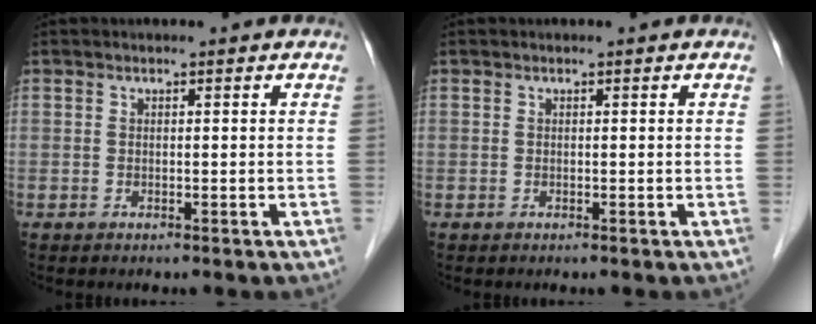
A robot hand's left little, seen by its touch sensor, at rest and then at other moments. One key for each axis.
{"total": 0.0}